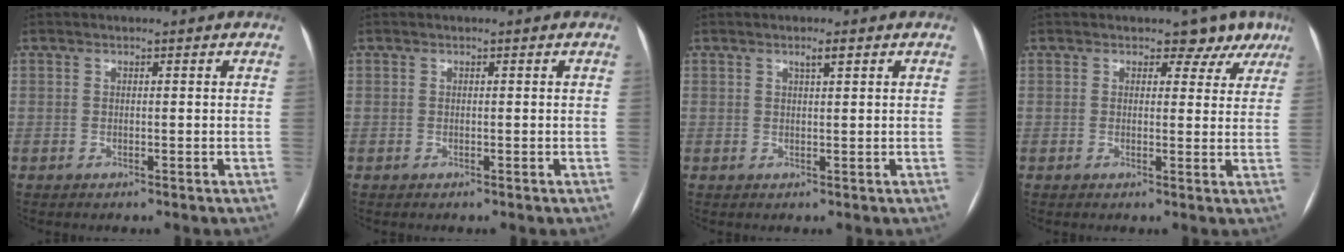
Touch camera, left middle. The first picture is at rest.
{"total": 0.0}
{"total": 1.5, "force": [0.9, 0.1, 1.2], "torque": [-0.022, 0.002, 0.015]}
{"total": 5.1, "force": [3.7, 3.3, 1.2], "torque": [0.006, -0.001, 0.027]}